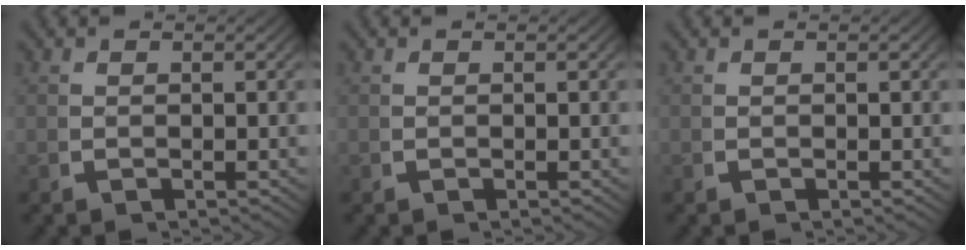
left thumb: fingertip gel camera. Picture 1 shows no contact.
{"total": 0.0}
{"total": 0.0}